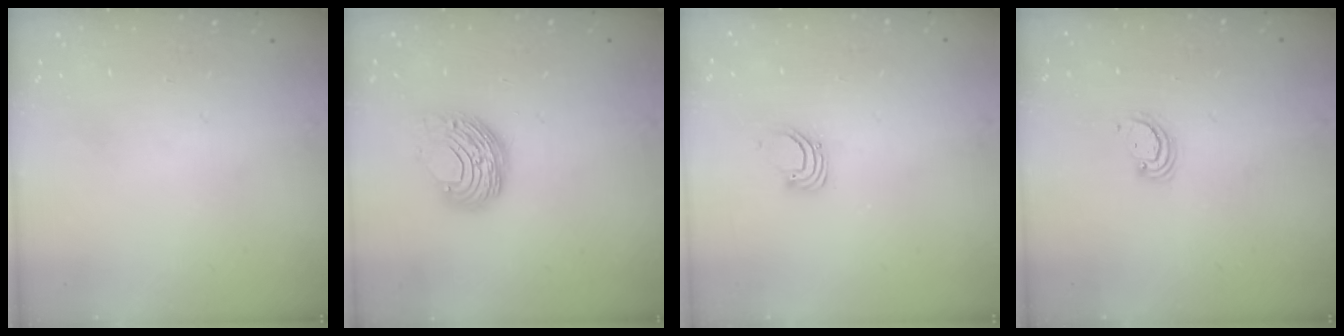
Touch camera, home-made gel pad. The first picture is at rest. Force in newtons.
{"total": 9.2, "press": 9.2, "slide": 0.4}
{"total": 2.7, "press": 2.7, "slide": 0.1}
{"total": 2.6, "press": 2.6, "slide": 0.3}